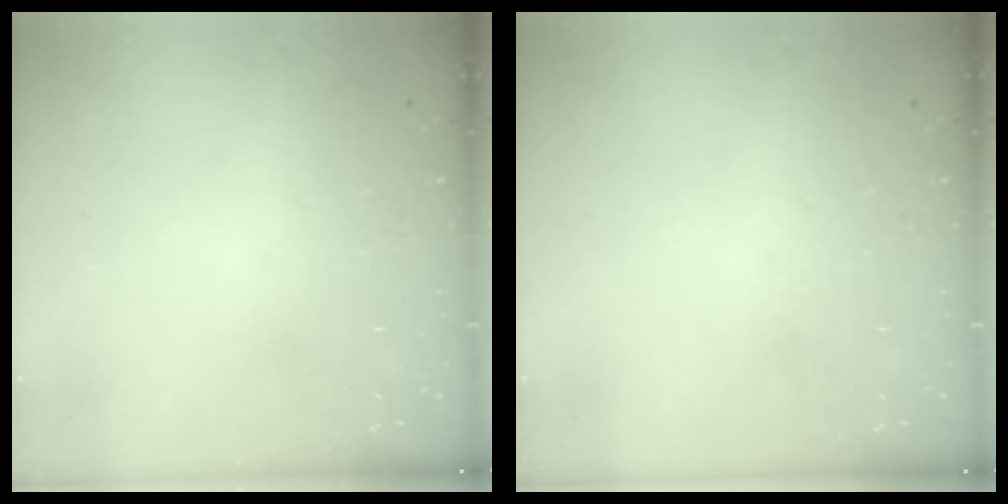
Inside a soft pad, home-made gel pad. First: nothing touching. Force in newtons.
{"total": 0.0}